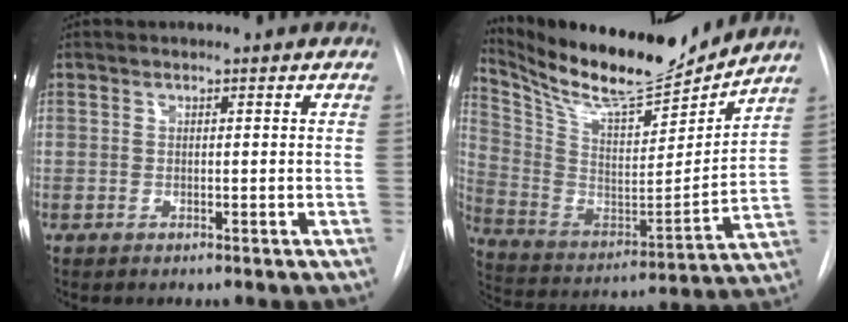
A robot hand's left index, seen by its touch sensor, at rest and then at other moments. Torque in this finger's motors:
{"motor_torque": [0.23, -0.42, 0.29, 0.08]}